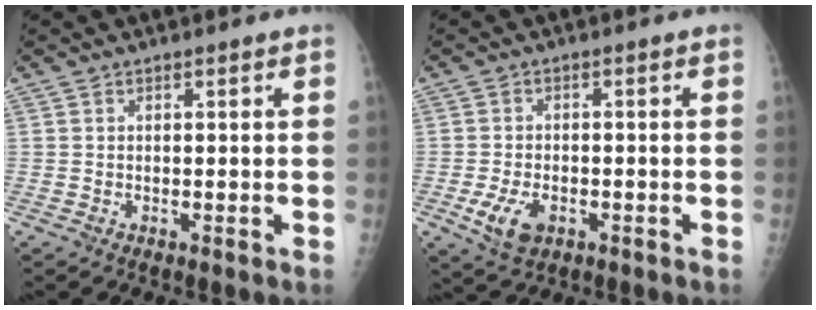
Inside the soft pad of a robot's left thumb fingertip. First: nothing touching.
{"total": 5.8, "force": [-2.2, 3.6, 3.9], "torque": [-0.072, -0.002, -0.034]}